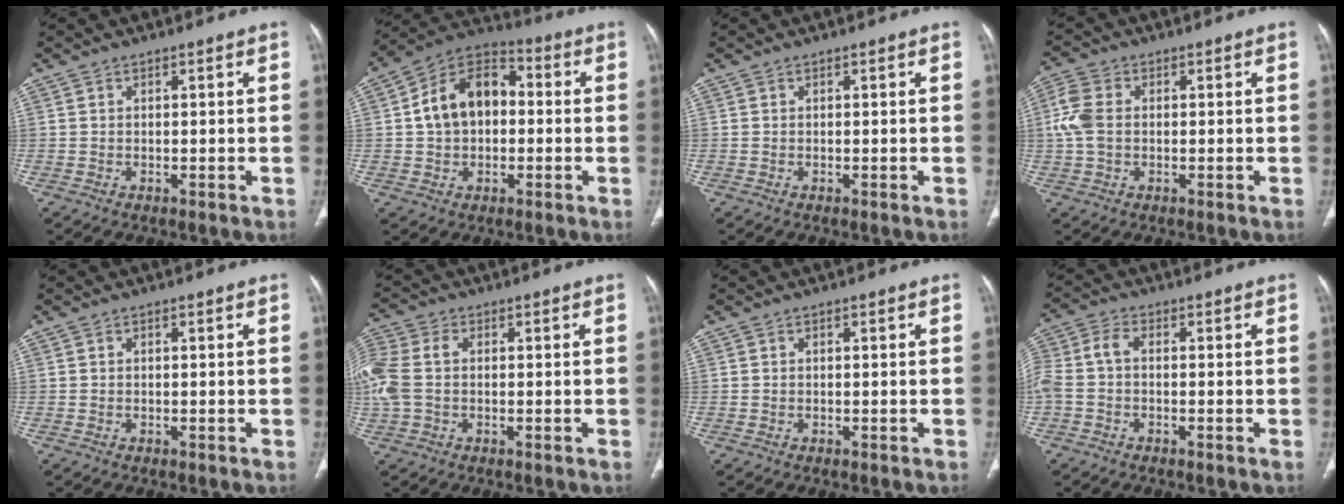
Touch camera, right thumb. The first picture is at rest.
{"total": 13.6, "force": [0.7, 9.7, 9.6], "torque": [-0.137, 0.034, -0.001]}
{"total": 0.0}
{"total": 5.8, "force": [0.1, 4.1, 4.2], "torque": [-0.112, 0.012, -0.002]}
{"total": 0.0}
{"total": 9.4, "force": [0.1, 6.6, 6.7], "torque": [-0.189, 0.022, 0.001]}
{"total": 0.0}
{"total": 6.9, "force": [-0.7, 4.1, 5.5], "torque": [-0.130, 0.021, -0.020]}